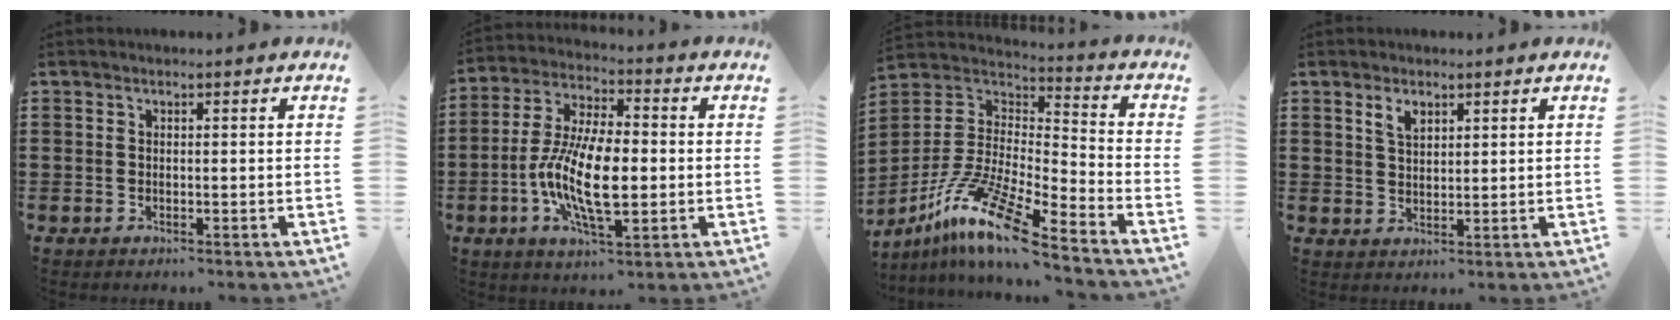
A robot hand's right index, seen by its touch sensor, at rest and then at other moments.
{"total": 12.7, "force": [-2.2, 5.0, 11.5], "torque": [-0.246, -0.009, -0.043]}
{"total": 13.6, "force": [-10.0, 1.7, 9.0], "torque": [-0.191, 0.003, -0.196]}
{"total": 2.7, "force": [1.8, 1.4, 1.6], "torque": [-0.037, 0.004, 0.033]}